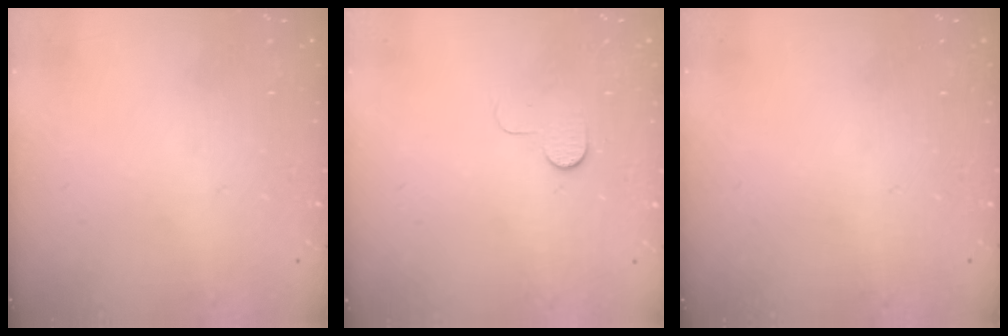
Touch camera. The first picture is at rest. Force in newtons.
{"total": 5.3, "press": 5.3, "slide": 0.5}
{"total": 0.0}